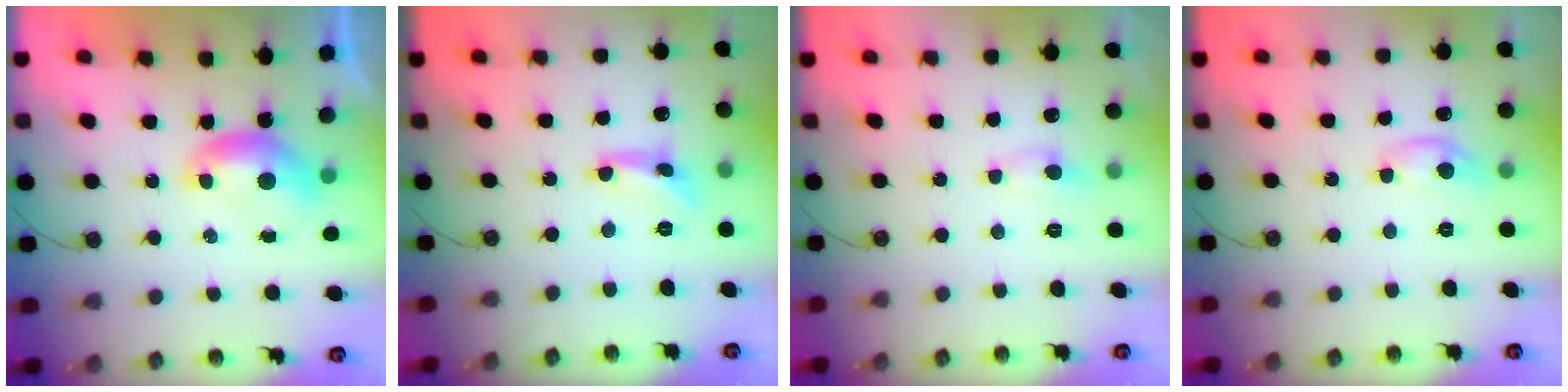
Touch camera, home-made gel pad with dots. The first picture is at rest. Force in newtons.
{"total": 2.1, "press": 2.1, "slide": 0.3}
{"total": 2.4, "press": 2.3, "slide": 0.8}
{"total": 2.6, "press": 2.6, "slide": 0.2}